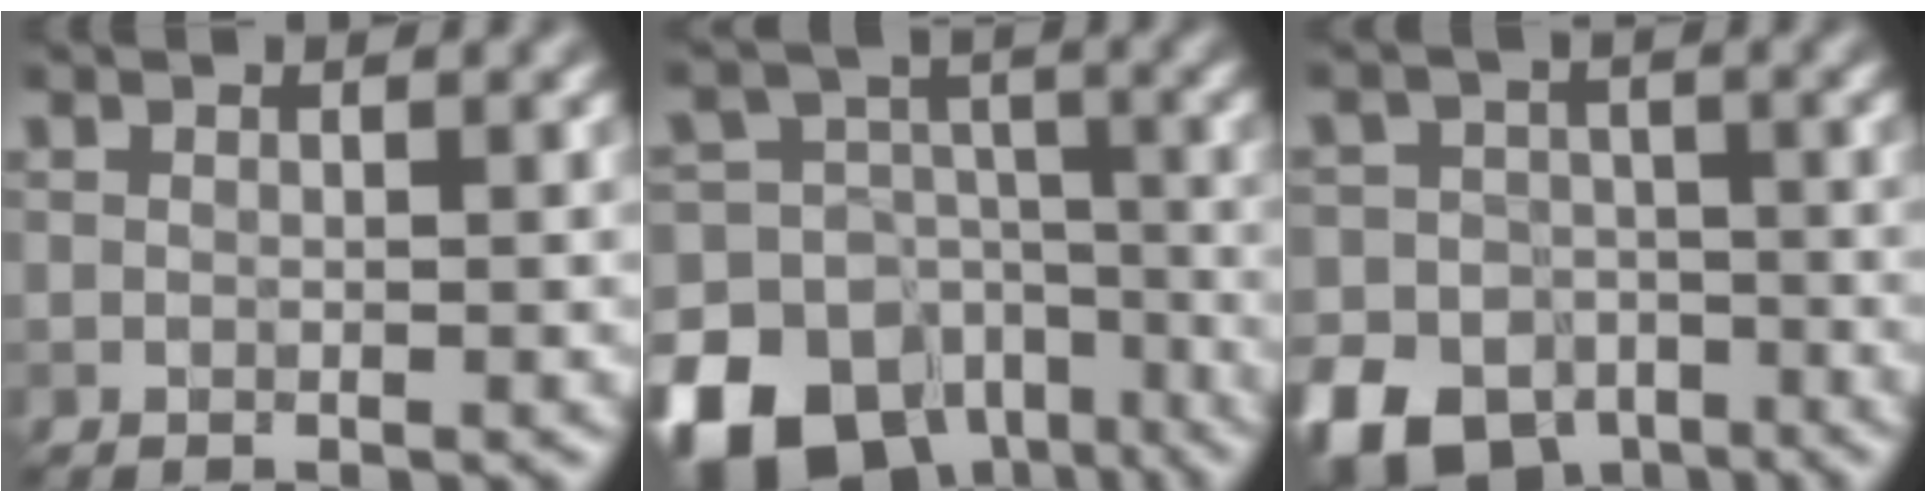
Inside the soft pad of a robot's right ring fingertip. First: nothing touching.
{"total": 17.5, "force": [-10.8, 12.3, 6.1], "torque": [-0.134, -0.054, -0.181]}
{"total": 11.9, "force": [-7.5, 8.5, 3.6], "torque": [-0.066, -0.038, -0.141]}